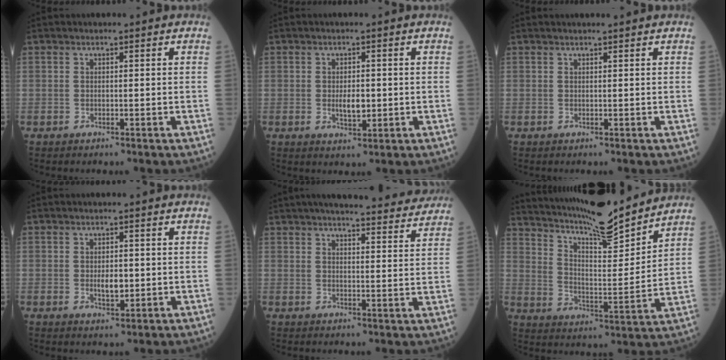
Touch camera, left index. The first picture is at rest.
{"total": 3.2, "force": [-0.2, 1.3, 2.9], "torque": [-0.054, -0.002, 0.001]}
{"total": 2.1, "force": [2.0, -0.1, 0.8], "torque": [-0.008, 0.013, 0.026]}
{"total": 2.9, "force": [-0.1, 1.3, 2.6], "torque": [-0.049, -0.002, 0.002]}
{"total": 19.1, "force": [17.3, 2.3, 7.8], "torque": [-0.101, 0.008, 0.217]}
{"total": 17.4, "force": [15.8, 1.2, 7.3], "torque": [-0.136, -0.004, 0.251]}